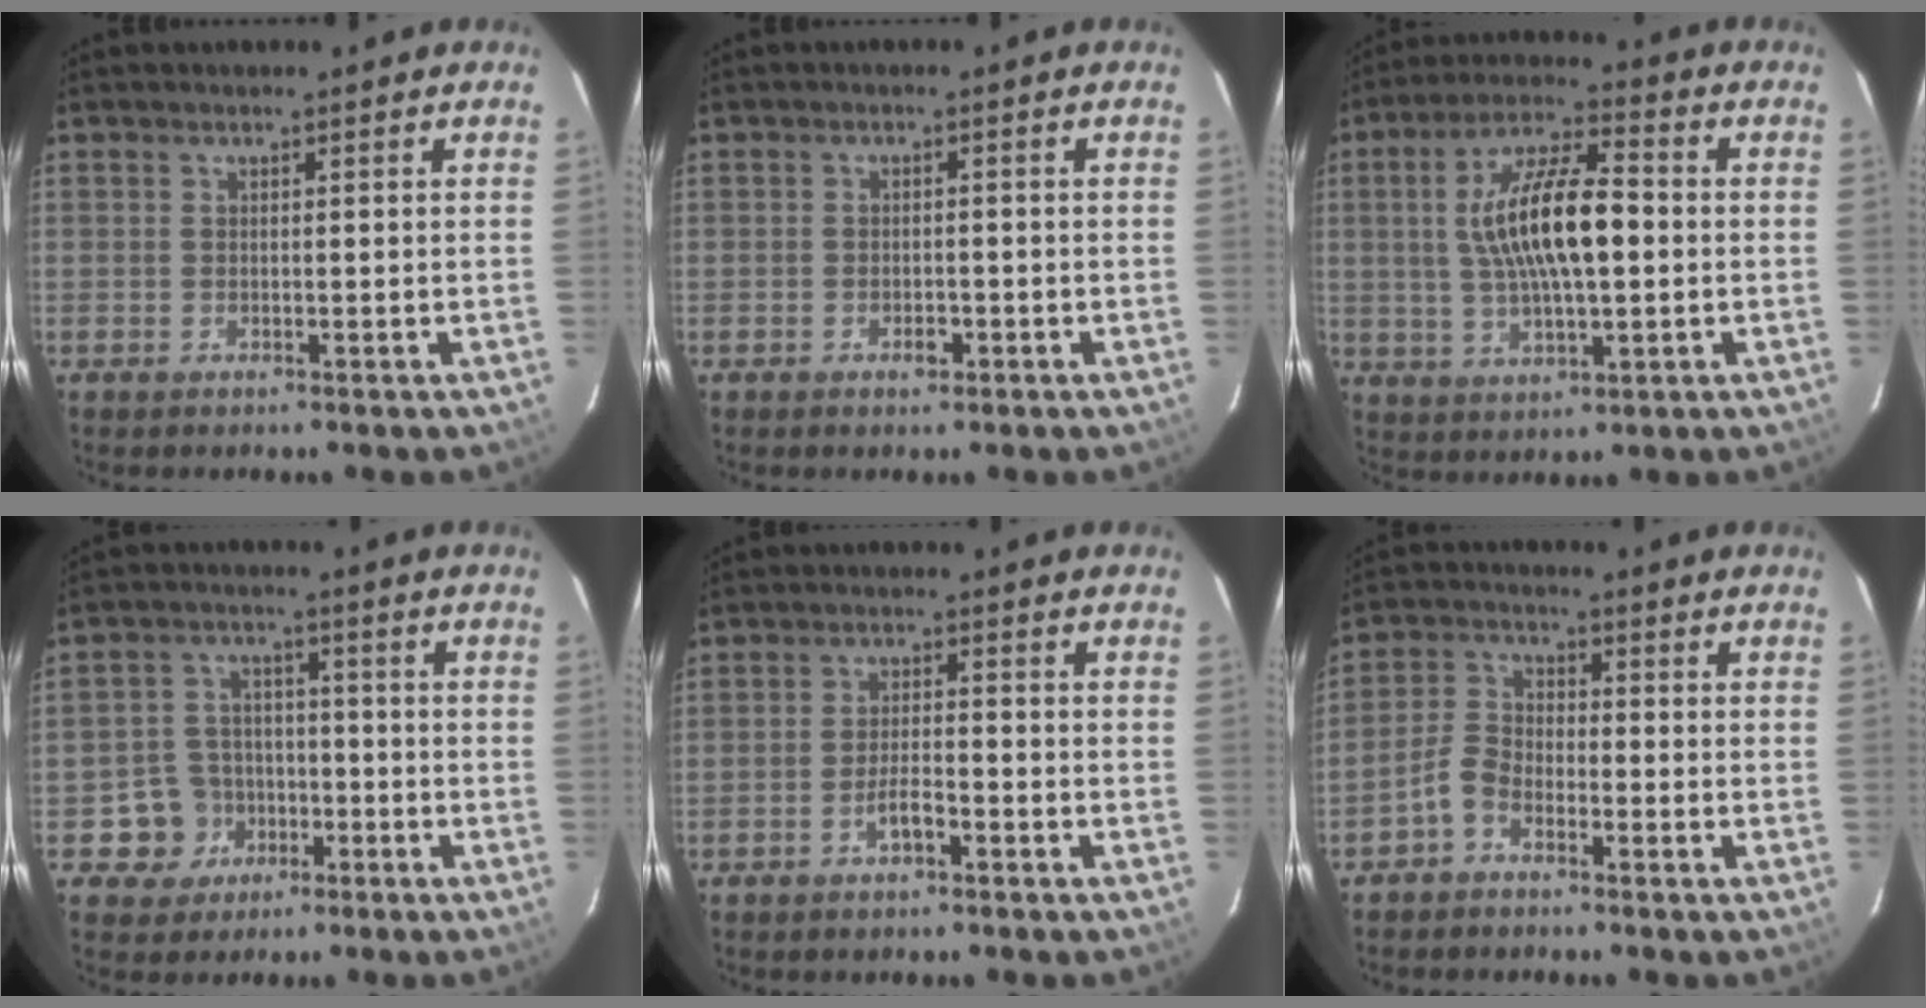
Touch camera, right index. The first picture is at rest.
{"total": 1.9, "force": [-1.1, 1.2, 1.1], "torque": [-0.019, 0.002, -0.015]}
{"total": 14.5, "force": [0.8, 4.9, 13.7], "torque": [-0.256, 0.013, 0.015]}
{"total": 7.3, "force": [-3.2, 6.5, 1.0], "torque": [-0.041, 0.031, -0.042]}
{"total": 3.4, "force": [-2.2, 0.8, 2.4], "torque": [-0.054, 0.005, -0.038]}
{"total": 4.3, "force": [-3.0, 2.3, 2.2], "torque": [-0.054, 0.016, -0.064]}